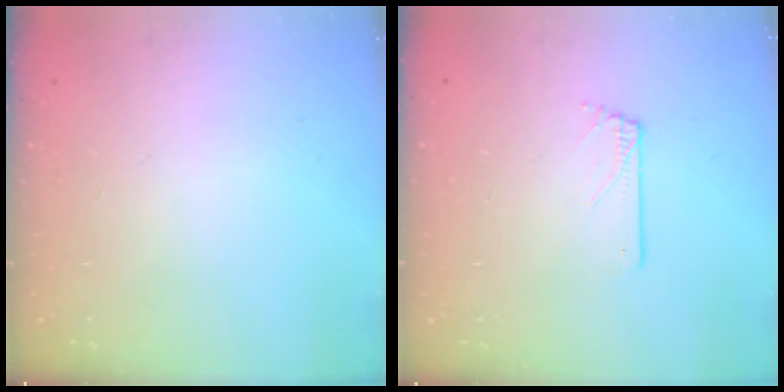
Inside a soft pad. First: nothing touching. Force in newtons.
{"total": 0.6, "press": 0.6, "slide": 0.1}